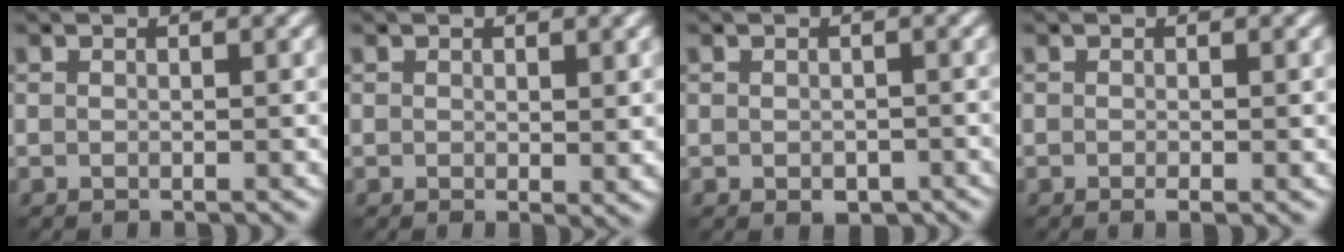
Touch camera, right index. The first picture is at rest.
{"total": 1.4, "force": [0.5, 0.6, 1.2], "torque": [-0.015, -0.006, 0.012]}
{"total": 1.5, "force": [-0.8, 1.1, 0.8], "torque": [-0.011, -0.003, -0.007]}
{"total": 0.8, "force": [-0.3, 0.1, 0.7], "torque": [-0.012, -0.004, -0.005]}